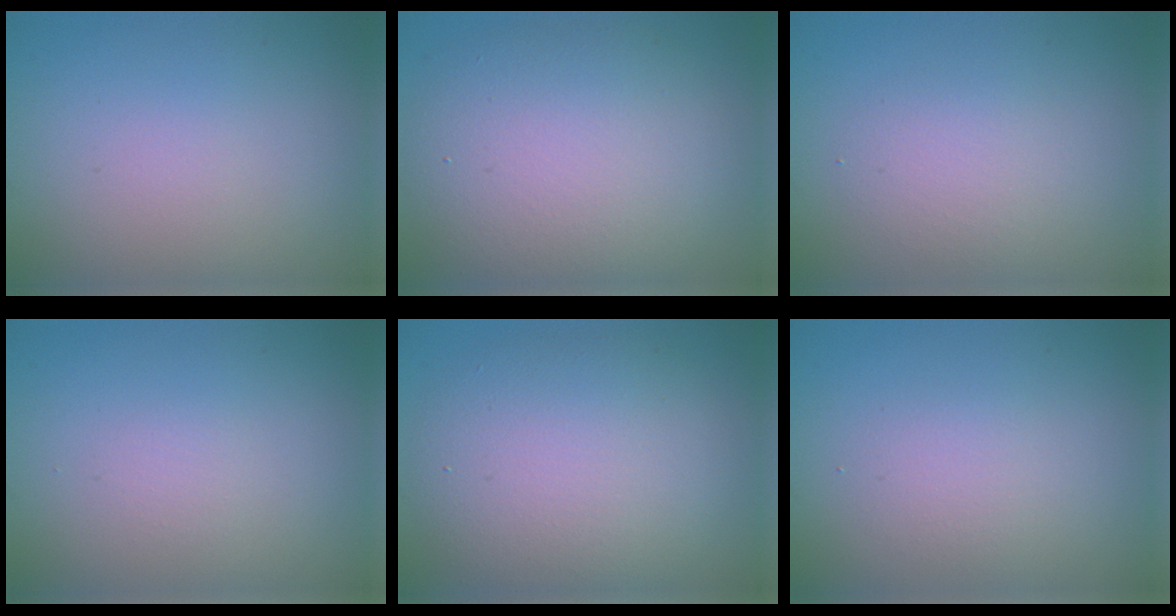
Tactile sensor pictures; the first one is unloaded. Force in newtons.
{"total": 9.6, "press": 9.5, "slide": 0.9}
{"total": 2.3, "press": 2.3, "slide": 0.1}
{"total": 0.8, "press": 0.8, "slide": 0.0}
{"total": 8.1, "press": 8.1, "slide": 0.5}
{"total": 1.6, "press": 1.6, "slide": 0.1}